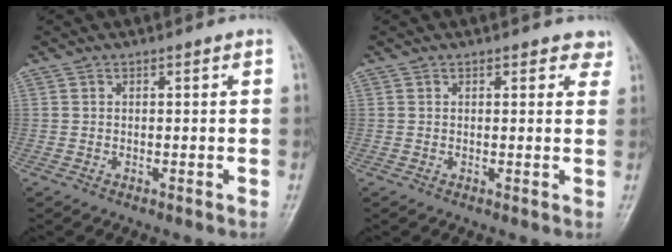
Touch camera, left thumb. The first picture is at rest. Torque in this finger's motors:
{"motor_torque": [-0.13, -0.11, -0.49, -0.06, 0.04]}